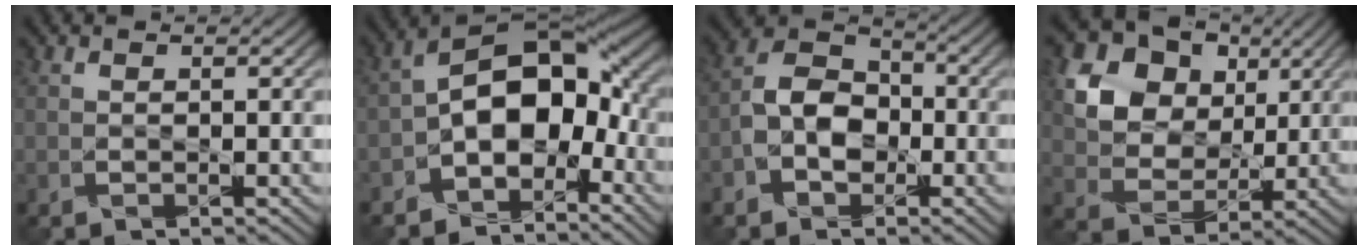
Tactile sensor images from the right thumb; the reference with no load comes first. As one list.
[{"total": 12.4, "force": [-3.6, 7.8, 8.9], "torque": [-0.137, 0.003, -0.080]}, {"total": 7.0, "force": [-2.1, 5.1, 4.2], "torque": [-0.084, 0.005, -0.053]}, {"total": 11.6, "force": [4.4, 8.9, 6.0], "torque": [-0.149, 0.015, 0.081]}]